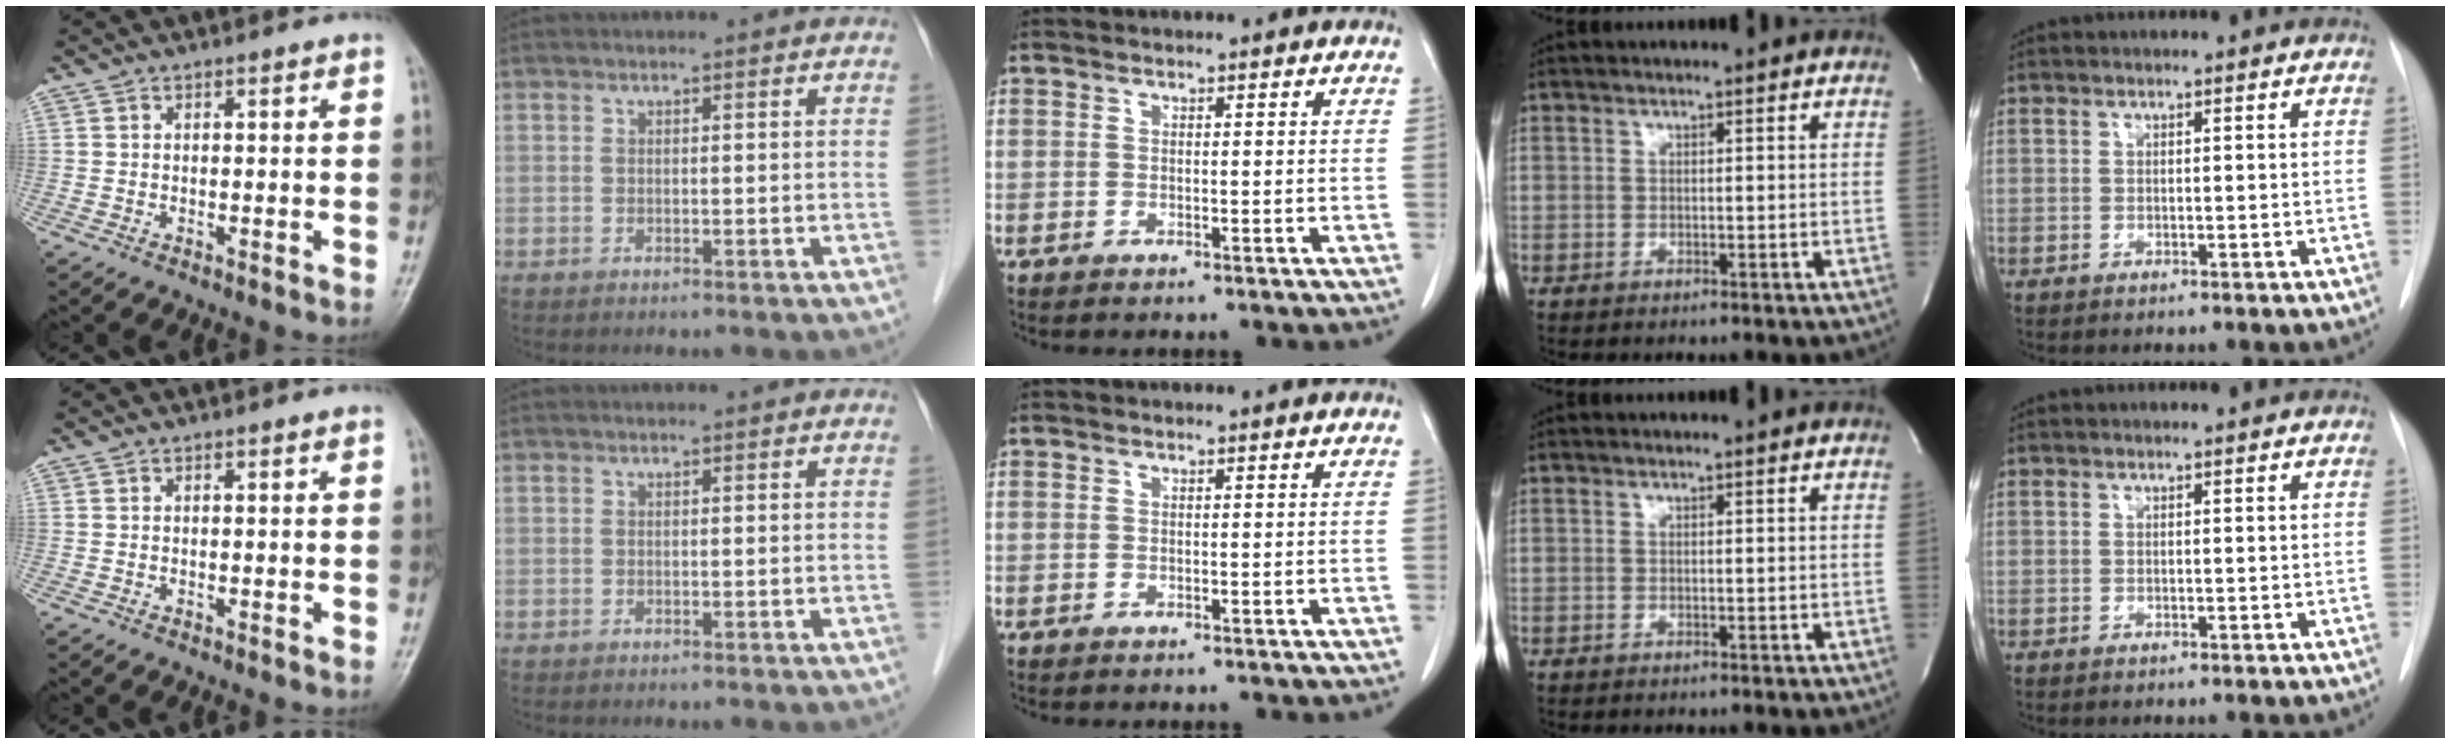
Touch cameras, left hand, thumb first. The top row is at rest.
{}